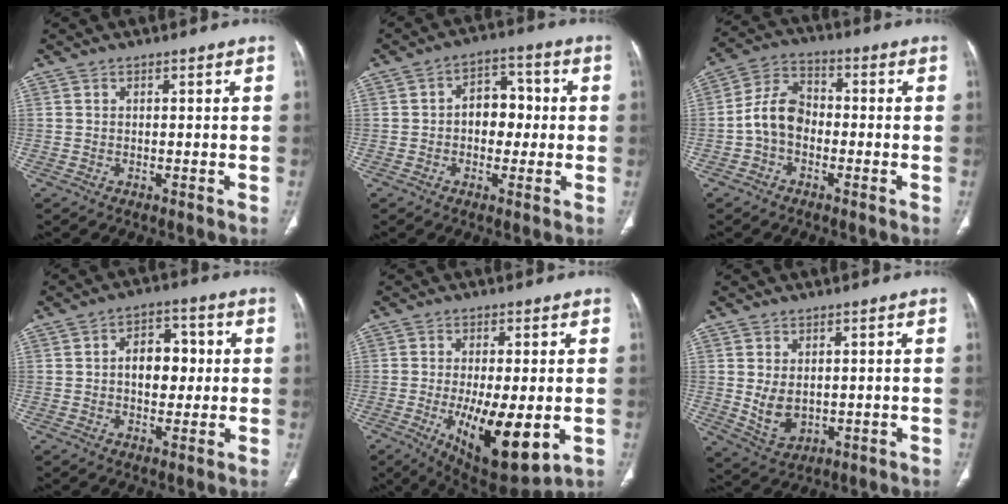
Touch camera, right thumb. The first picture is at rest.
{"total": 7.8, "force": [0.0, 5.6, 5.5], "torque": [-0.046, 0.025, -0.007]}
{"total": 8.3, "force": [-1.8, 5.9, 5.6], "torque": [-0.094, 0.033, -0.047]}
{"total": 8.6, "force": [0.7, 5.7, 6.4], "torque": [-0.062, 0.015, 0.008]}
{"total": 14.9, "force": [-3.3, 5.4, 13.5], "torque": [-0.218, -0.024, -0.036]}
{"total": 6.0, "force": [0.4, 4.2, 4.3], "torque": [-0.069, -0.013, 0.026]}